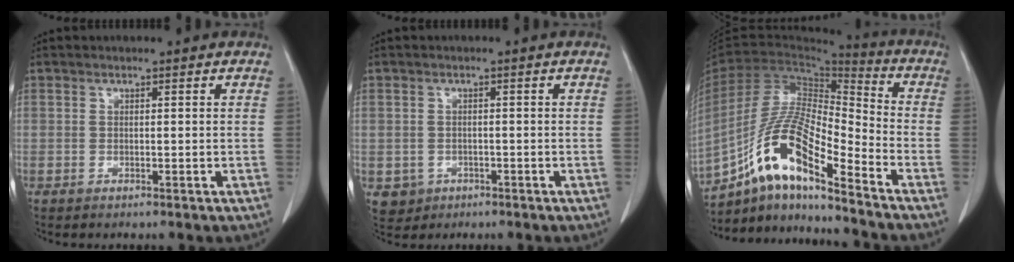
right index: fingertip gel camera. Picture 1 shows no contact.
{"total": 3.1, "force": [-1.0, 2.9, 0.4], "torque": [-0.002, 0.006, -0.007]}
{"total": 15.7, "force": [-10.0, 2.4, 11.8], "torque": [-0.231, 0.004, -0.180]}